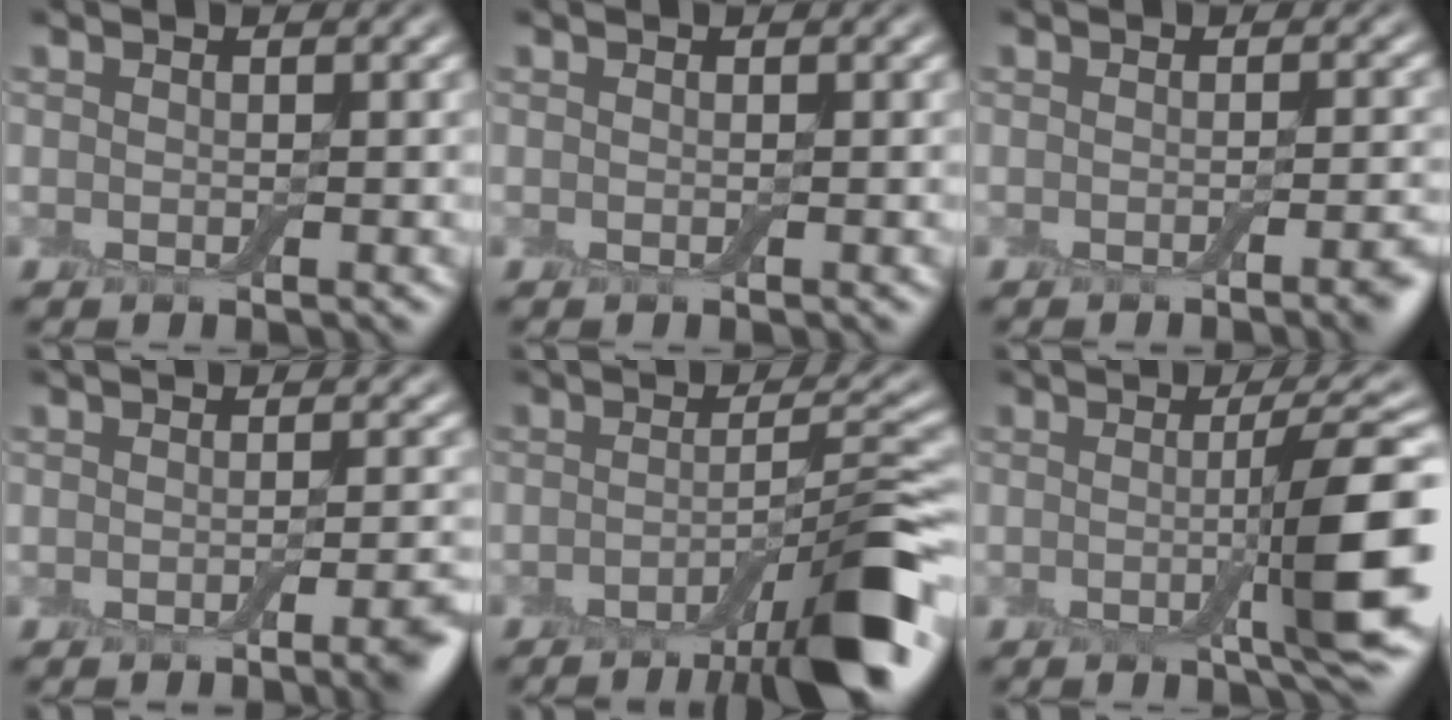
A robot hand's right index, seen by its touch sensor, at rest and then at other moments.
{"total": 0.0}
{"total": 2.4, "force": [-1.2, 0.5, 2.0], "torque": [-0.019, 0.001, -0.020]}
{"total": 3.6, "force": [-1.8, 0.8, 3.0], "torque": [-0.029, 0.000, -0.027]}
{"total": 9.2, "force": [-4.7, 1.5, 7.8], "torque": [-0.098, 0.008, -0.078]}
{"total": 7.2, "force": [-0.9, 0.9, 7.1], "torque": [-0.100, 0.003, -0.014]}